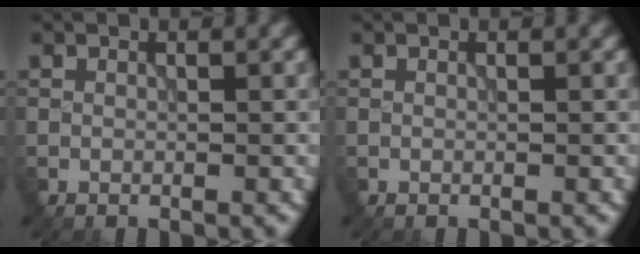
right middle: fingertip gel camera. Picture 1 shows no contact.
{"total": 0.0}